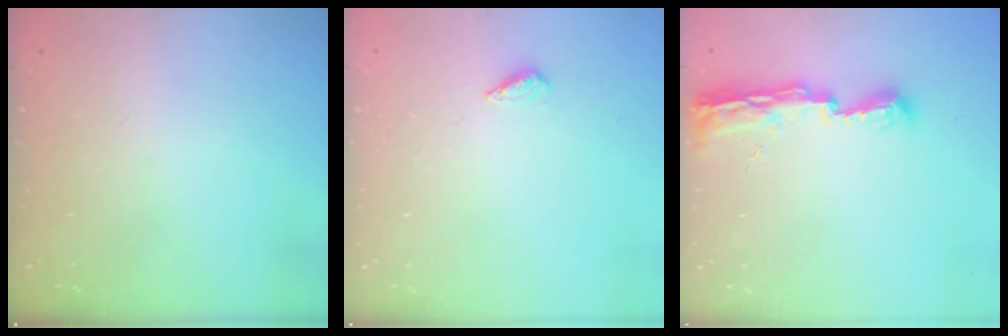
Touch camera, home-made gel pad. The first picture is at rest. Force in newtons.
{"total": 2.1, "press": 1.9, "slide": 0.8}
{"total": 9.3, "press": 9.3, "slide": 0.5}